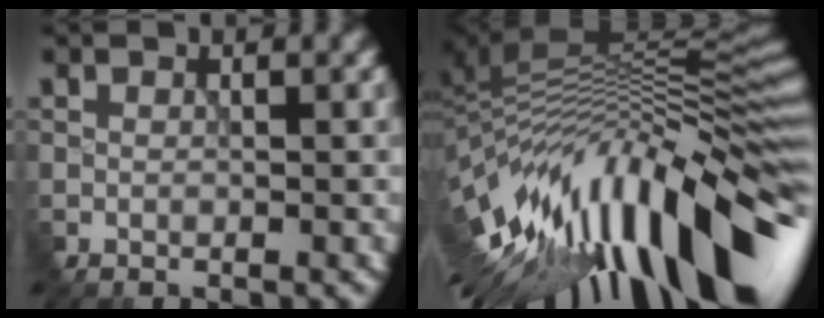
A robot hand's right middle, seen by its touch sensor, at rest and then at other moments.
{"total": 15.5, "force": [-4.5, 5.6, 13.8], "torque": [-0.203, 0.018, -0.084]}